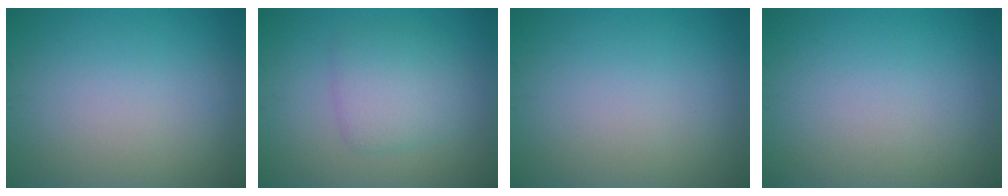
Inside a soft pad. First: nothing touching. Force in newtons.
{"total": 3.6, "press": 3.6, "slide": 0.2}
{"total": 0.0}
{"total": 0.0}